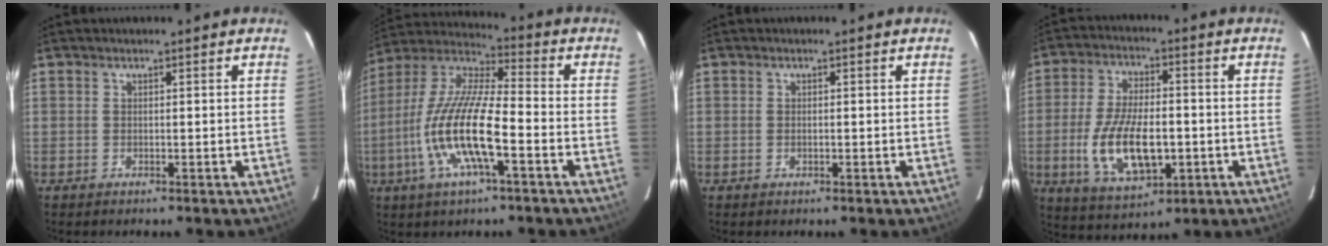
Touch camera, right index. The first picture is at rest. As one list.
[{"total": 16.8, "force": [-5.4, 3.7, 15.4], "torque": [-0.312, -0.008, -0.113]}, {"total": 0.6, "force": [-0.1, 0.4, 0.5], "torque": [-0.010, 0.001, -0.002]}, {"total": 14.5, "force": [-3.1, 6.7, 12.5], "torque": [-0.252, -0.010, -0.046]}]